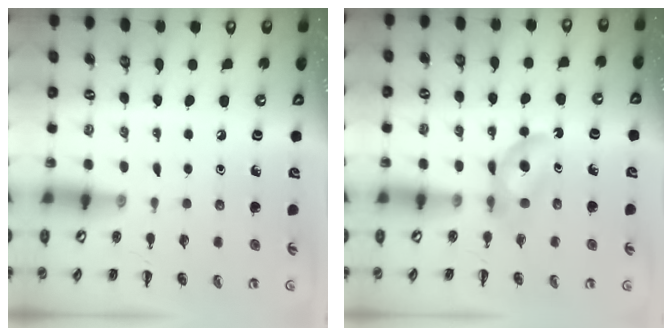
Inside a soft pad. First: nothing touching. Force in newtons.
{"total": 4.3, "press": 4.2, "slide": 0.9}